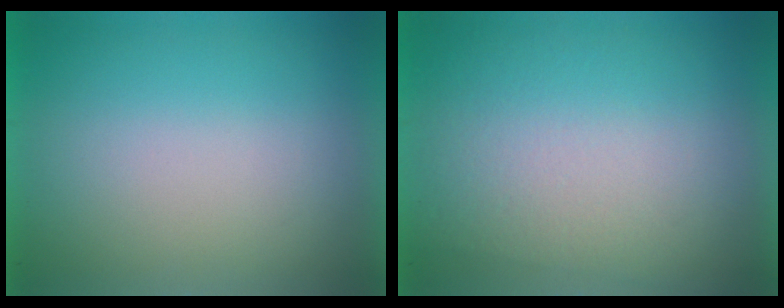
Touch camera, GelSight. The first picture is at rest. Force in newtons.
{"total": 2.9}